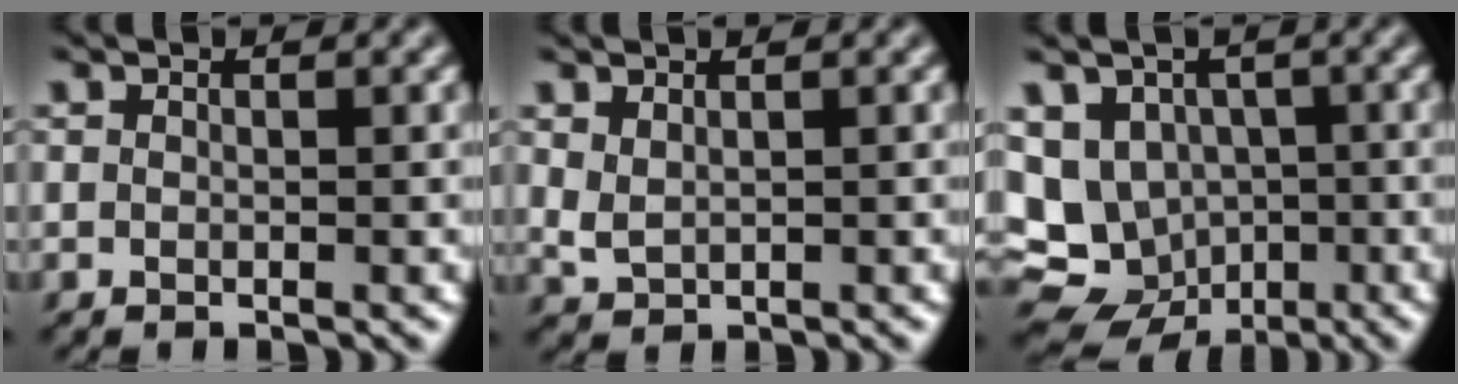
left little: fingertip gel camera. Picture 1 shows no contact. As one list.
[{"total": 1.1, "force": [0.8, 0.5, 0.6], "torque": [-0.018, -0.004, 0.022]}, {"total": 11.8, "force": [-2.7, 10.2, 5.3], "torque": [-0.098, -0.018, -0.048]}]